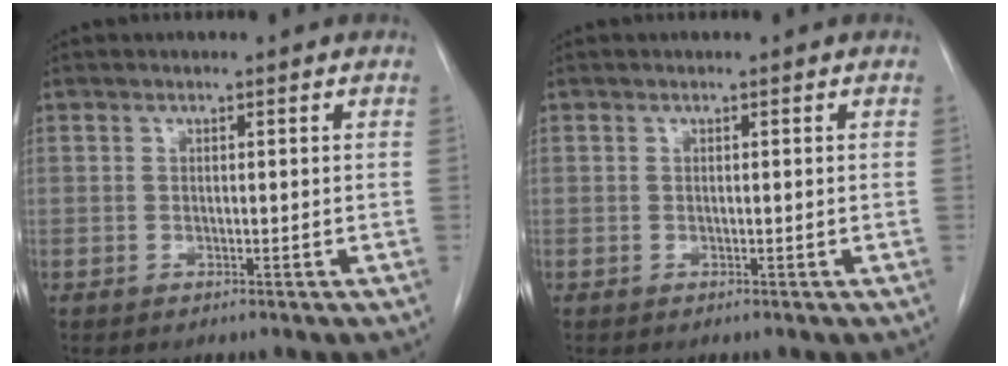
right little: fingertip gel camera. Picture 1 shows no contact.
{"total": 0.0}